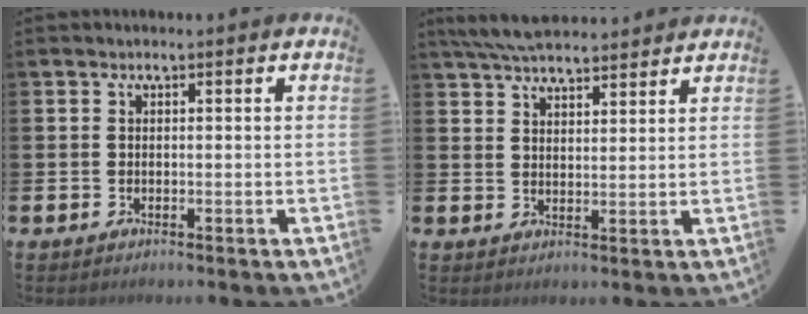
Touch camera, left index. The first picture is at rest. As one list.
[{"total": 6.1, "force": [5.8, 0.9, 1.6], "torque": [-0.054, -0.019, 0.109]}]